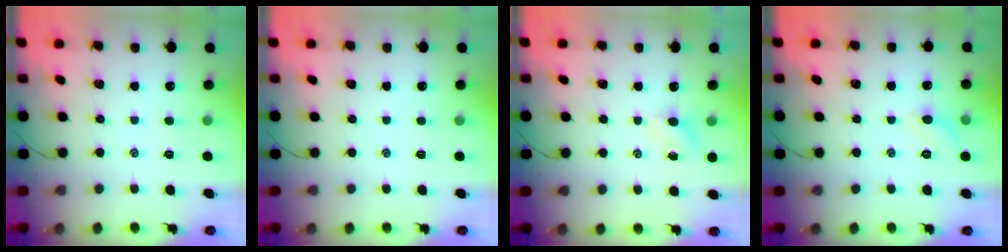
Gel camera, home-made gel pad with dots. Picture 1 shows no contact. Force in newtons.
{"total": 0.0}
{"total": 3.6, "press": 3.4, "slide": 1.1}
{"total": 5.3, "press": 5.0, "slide": 1.8}